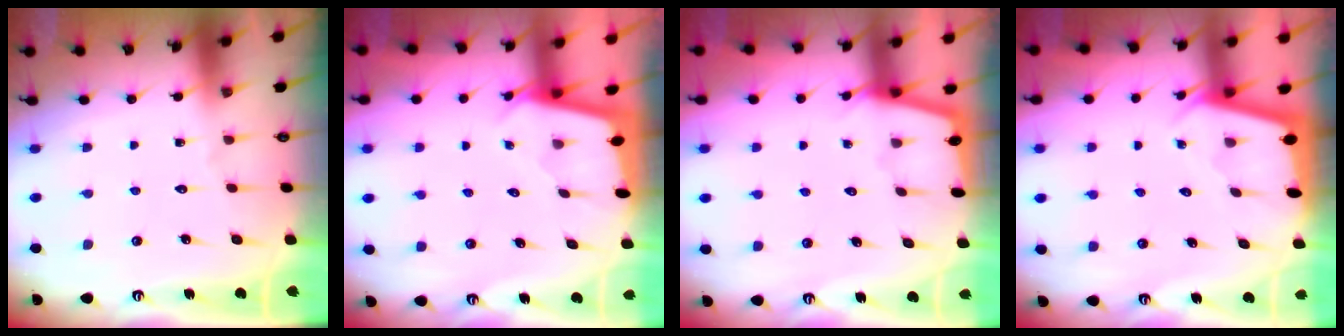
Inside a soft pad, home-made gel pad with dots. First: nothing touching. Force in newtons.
{"total": 1.9, "press": 1.9, "slide": 0.2}
{"total": 1.8, "press": 1.8, "slide": 0.3}
{"total": 2.2, "press": 2.2, "slide": 0.2}